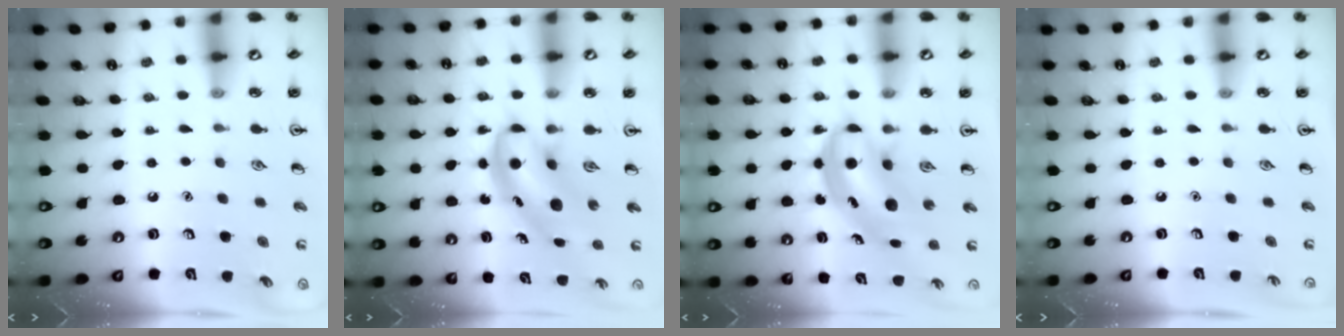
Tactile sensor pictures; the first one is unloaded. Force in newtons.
{"total": 6.7, "press": 6.6, "slide": 1.3}
{"total": 5.1, "press": 4.9, "slide": 1.3}
{"total": 0.0}